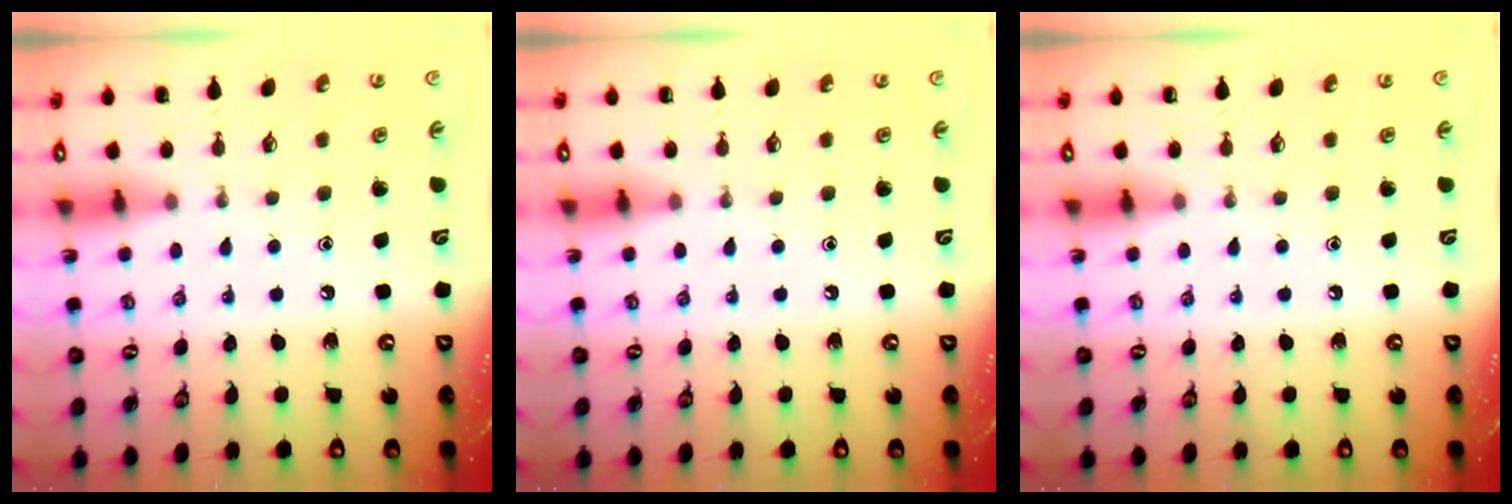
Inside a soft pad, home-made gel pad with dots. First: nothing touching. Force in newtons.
{"total": 0.0}
{"total": 0.0}